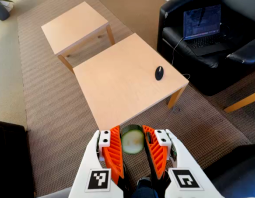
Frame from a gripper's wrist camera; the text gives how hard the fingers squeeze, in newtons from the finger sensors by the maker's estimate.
{"total": 12.3, "left": 12.3, "right": 12.2}